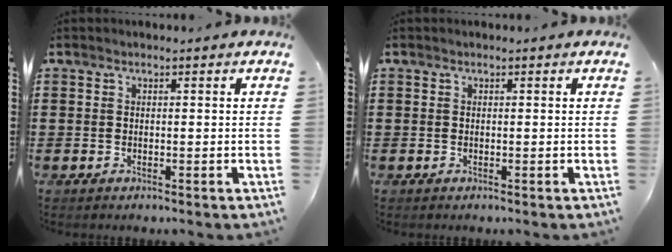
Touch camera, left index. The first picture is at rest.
{"total": 0.0}